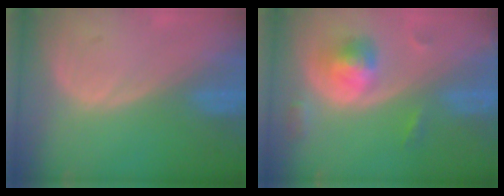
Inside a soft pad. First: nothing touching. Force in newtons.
{"total": 5.5, "press": 5.2, "slide": 1.8}